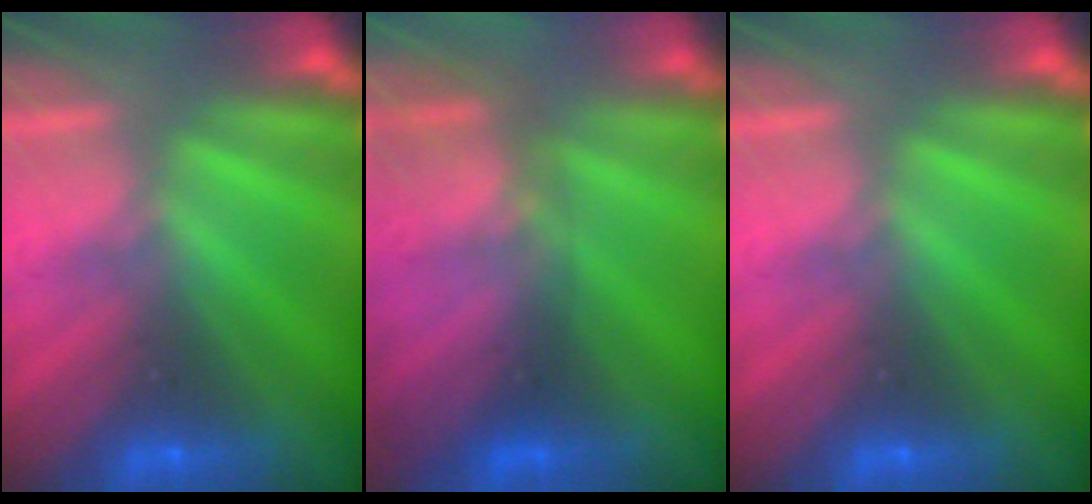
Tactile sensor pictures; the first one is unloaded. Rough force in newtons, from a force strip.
{"total": 2.8}
{"total": 0.0}